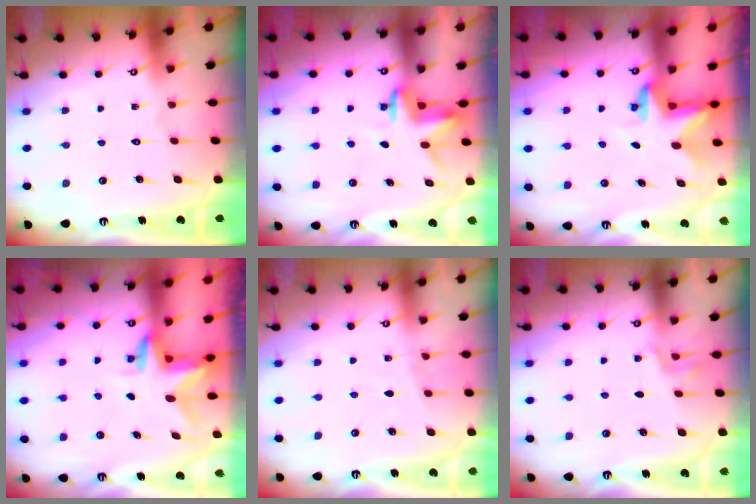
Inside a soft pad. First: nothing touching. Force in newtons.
{"total": 3.4, "press": 3.4, "slide": 0.3}
{"total": 2.8, "press": 2.8, "slide": 0.2}
{"total": 2.9, "press": 2.9, "slide": 0.3}
{"total": 2.5, "press": 2.4, "slide": 0.4}
{"total": 1.8, "press": 0.9, "slide": 1.5}